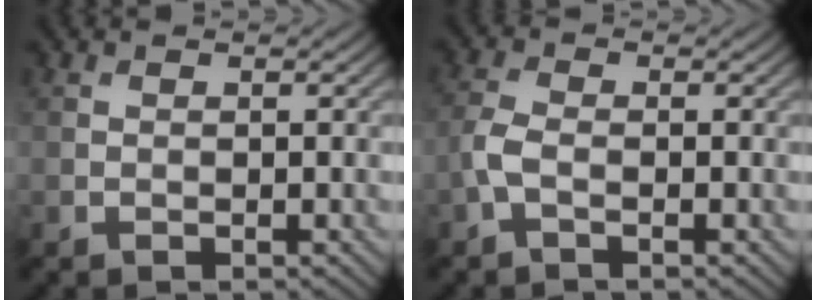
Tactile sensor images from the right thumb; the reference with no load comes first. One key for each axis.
{"total": 2.7, "fx": -1.1, "fy": 1.2, "fz": 2.1, "tx": -0.060, "ty": 0.001, "tz": -0.031}